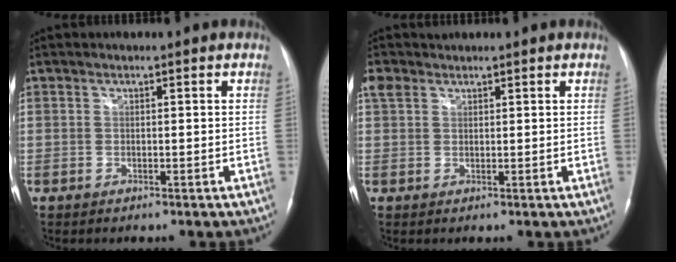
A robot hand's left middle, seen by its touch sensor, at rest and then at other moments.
{"total": 2.3, "force": [1.7, 1.4, 0.6], "torque": [-0.022, 0.024, 0.037]}